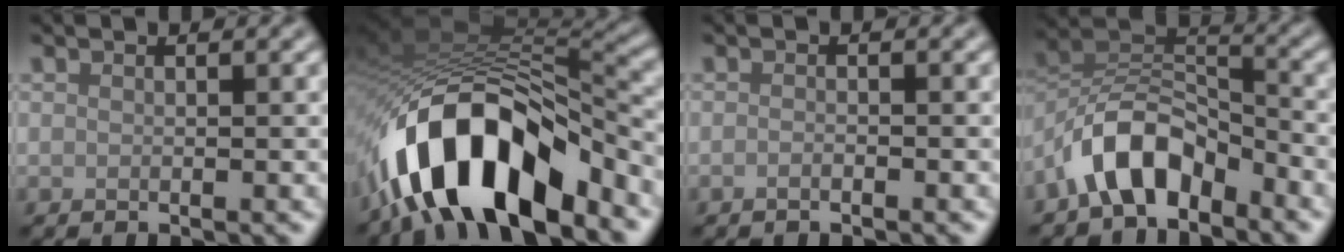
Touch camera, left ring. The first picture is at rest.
{"total": 13.3, "force": [-7.3, 5.7, 9.5], "torque": [-0.153, -0.002, -0.126]}
{"total": 0.6, "force": [-0.4, 0.1, 0.5], "torque": [-0.008, -0.001, -0.008]}
{"total": 6.6, "force": [-4.6, 3.1, 3.5], "torque": [-0.053, 0.013, -0.094]}